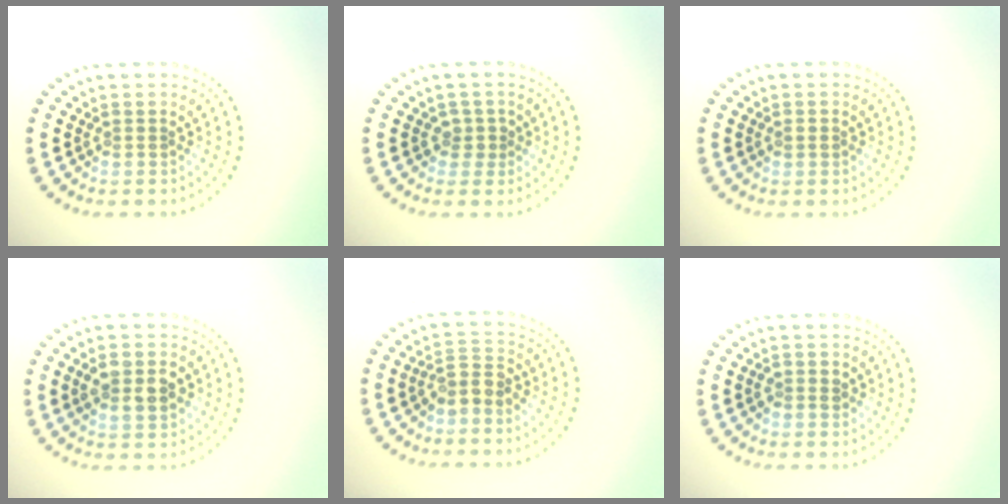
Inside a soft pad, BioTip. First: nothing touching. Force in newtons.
{"total": 1.3, "press": 1.0, "slide": 0.7}
{"total": 0.8, "press": 0.8, "slide": 0.1}
{"total": 3.3, "press": 3.3, "slide": 0.2}
{"total": 2.3, "press": 1.9, "slide": 1.3}
{"total": 1.5, "press": 1.4, "slide": 0.4}